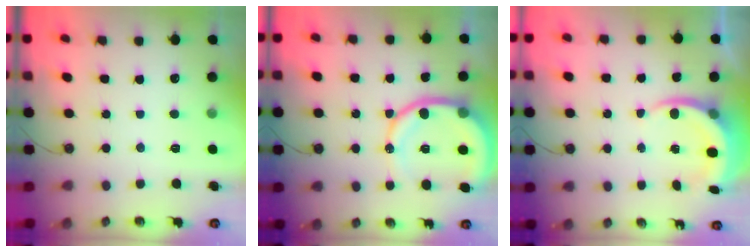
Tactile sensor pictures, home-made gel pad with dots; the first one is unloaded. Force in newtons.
{"total": 13.6, "press": 13.5, "slide": 1.8}
{"total": 6.2, "press": 6.2, "slide": 0.7}